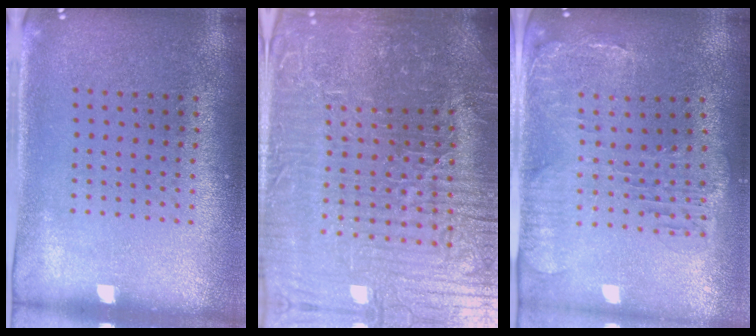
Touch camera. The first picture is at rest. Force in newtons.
{"total": 6.7, "press": 6.2, "slide": 2.6}
{"total": 1.5, "press": 1.4, "slide": 0.4}